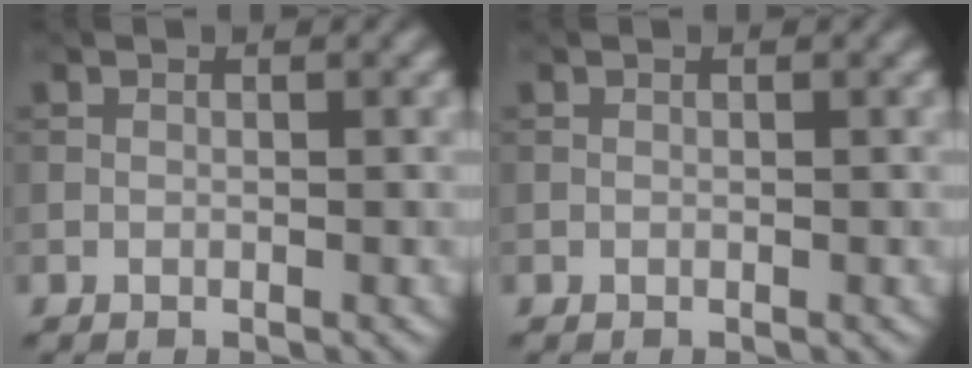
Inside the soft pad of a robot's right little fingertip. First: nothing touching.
{"total": 0.0}